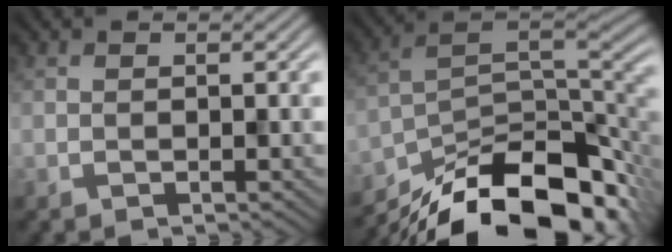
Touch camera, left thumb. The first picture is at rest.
{"total": 16.4, "force": [-11.6, 6.3, 9.7], "torque": [-0.188, -0.023, -0.182]}